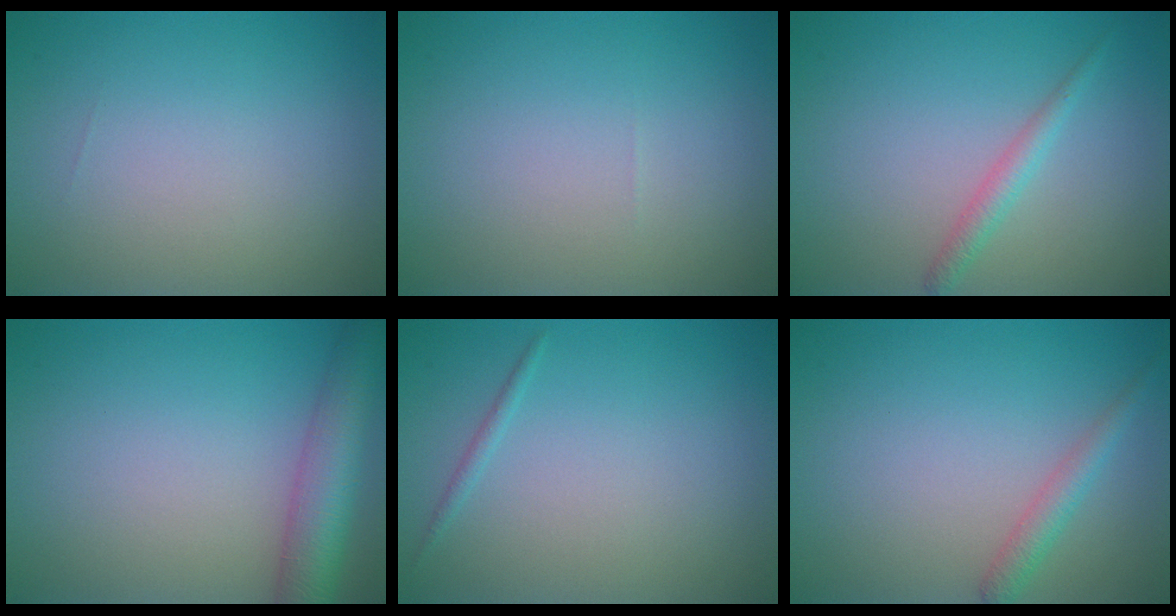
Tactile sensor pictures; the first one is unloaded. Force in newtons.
{"total": 0.0}
{"total": 1.6, "press": 1.6, "slide": 0.0}
{"total": 5.7, "press": 5.7, "slide": 0.3}
{"total": 0.7, "press": 0.7, "slide": 0.0}
{"total": 1.9, "press": 1.9, "slide": 0.1}